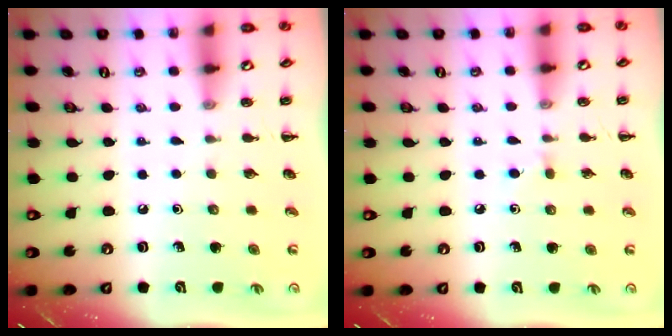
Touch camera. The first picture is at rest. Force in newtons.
{"total": 3.2, "press": 3.1, "slide": 1.1}